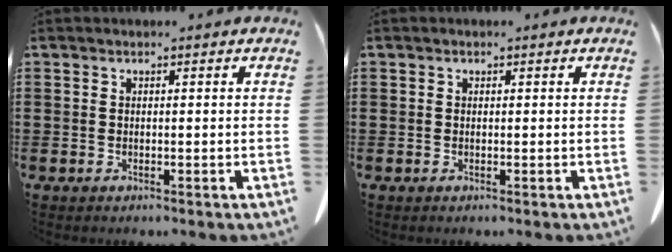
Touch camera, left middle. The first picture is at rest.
{"total": 0.0}